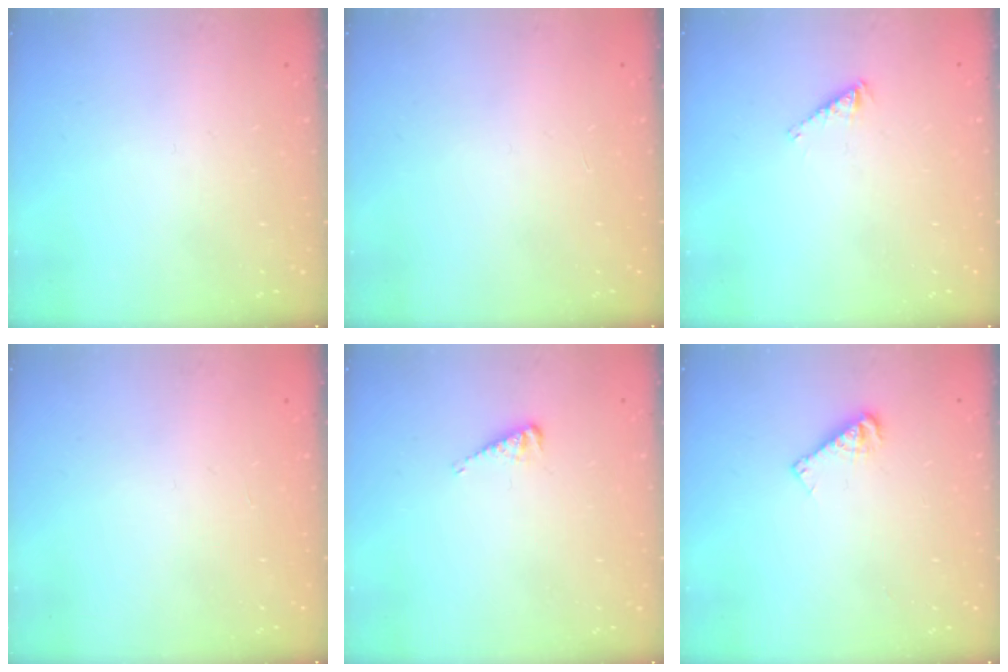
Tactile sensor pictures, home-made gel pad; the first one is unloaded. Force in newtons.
{"total": 0.0}
{"total": 2.7, "press": 2.6, "slide": 0.4}
{"total": 0.0}
{"total": 4.0, "press": 3.9, "slide": 0.4}
{"total": 5.0, "press": 5.0, "slide": 0.0}